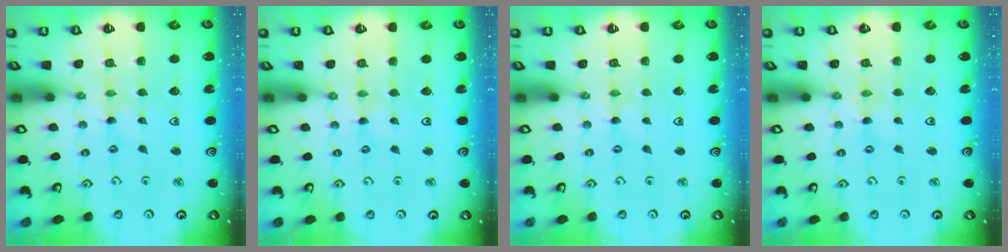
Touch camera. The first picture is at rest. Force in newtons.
{"total": 0.0}
{"total": 0.0}
{"total": 0.0}